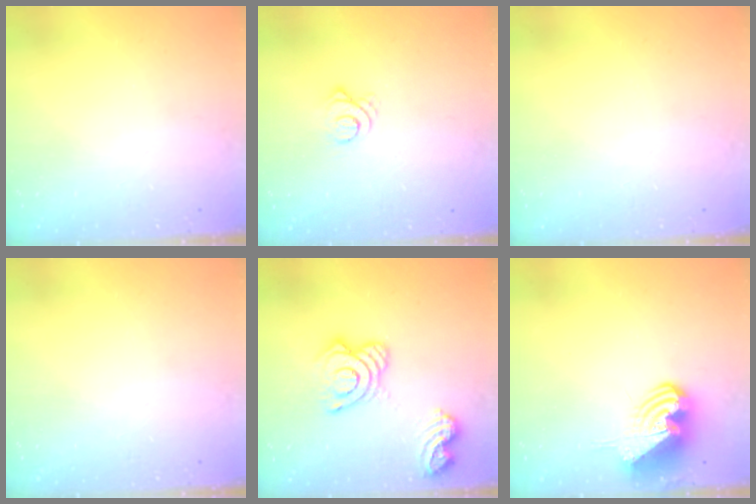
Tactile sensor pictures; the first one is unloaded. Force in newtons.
{"total": 3.2, "press": 3.2, "slide": 0.2}
{"total": 0.0}
{"total": 0.0}
{"total": 14.9, "press": 14.8, "slide": 1.6}
{"total": 11.2, "press": 11.1, "slide": 1.9}